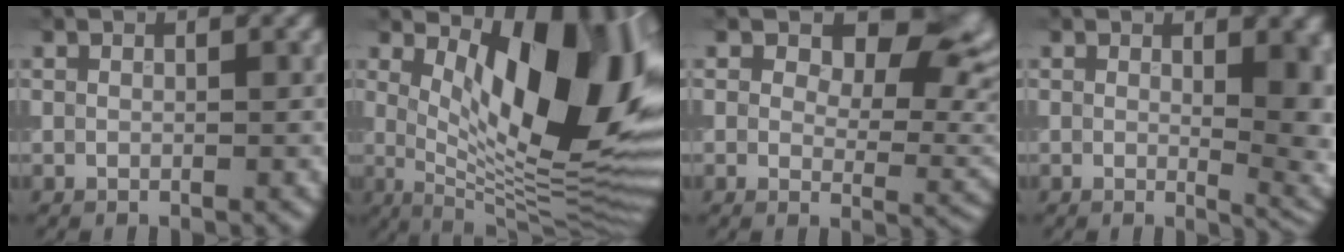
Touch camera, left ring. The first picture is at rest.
{"total": 14.9, "force": [4.0, 5.9, 13.1], "torque": [-0.166, -0.008, 0.064]}
{"total": 7.6, "force": [3.2, 4.3, 5.3], "torque": [-0.061, -0.007, 0.045]}
{"total": 7.4, "force": [0.9, 2.9, 6.7], "torque": [-0.055, -0.007, 0.022]}